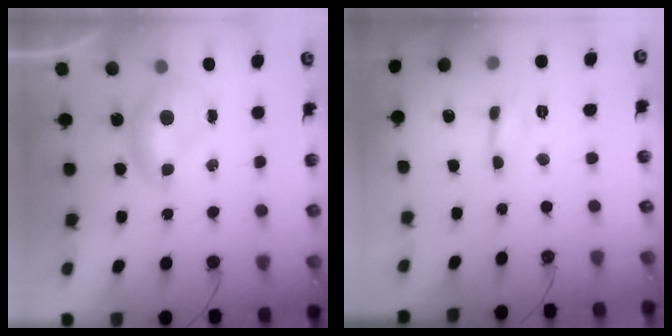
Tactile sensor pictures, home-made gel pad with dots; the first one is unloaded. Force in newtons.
{"total": 0.0}